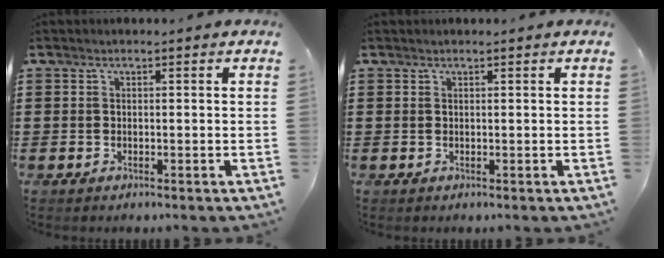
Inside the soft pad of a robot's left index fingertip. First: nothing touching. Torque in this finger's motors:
{"motor_torque": [-0.52, 0.35, -0.05, -0.03]}